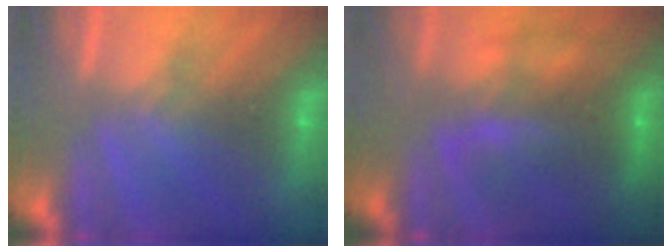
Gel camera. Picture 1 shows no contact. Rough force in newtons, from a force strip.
{"total": 7.3}